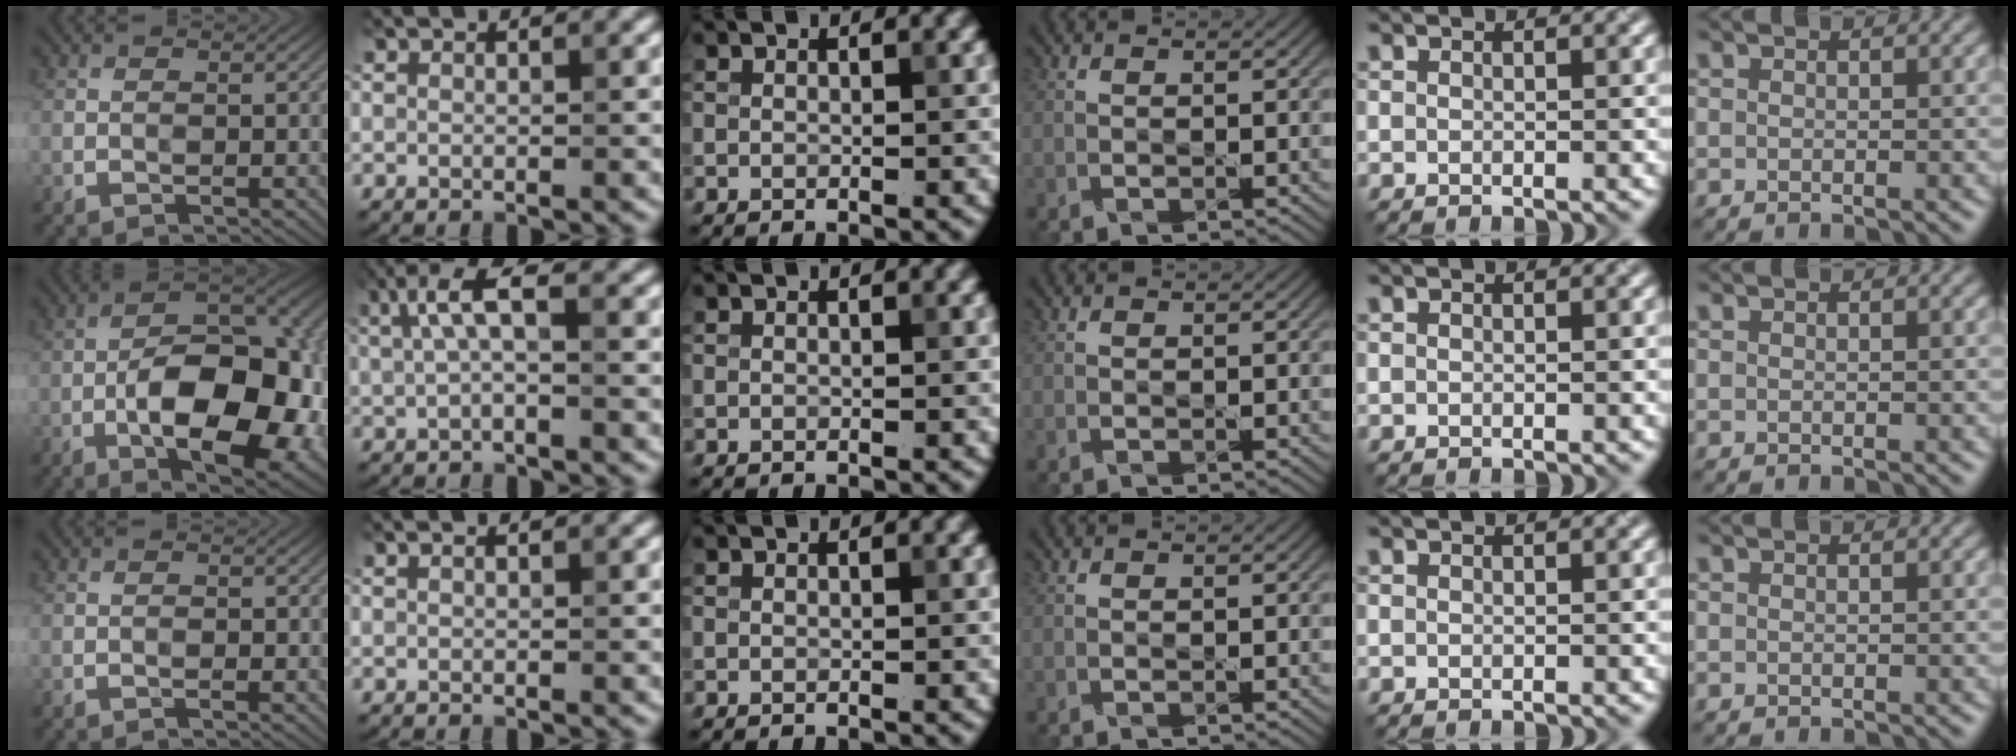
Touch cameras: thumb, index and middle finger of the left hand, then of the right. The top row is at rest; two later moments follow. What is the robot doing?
{"motion": "pour", "object": "bowl"}